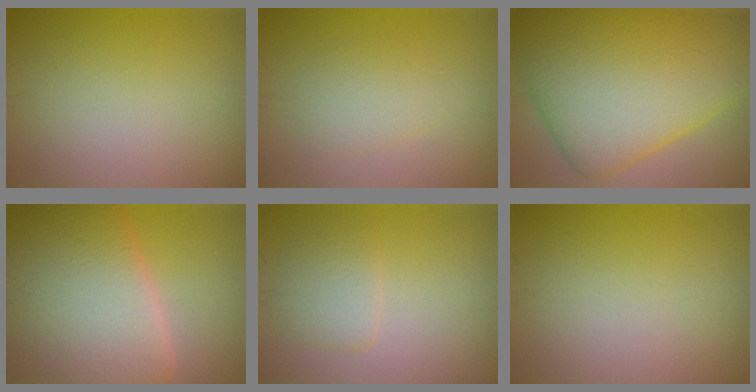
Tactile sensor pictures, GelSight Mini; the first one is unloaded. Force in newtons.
{"total": 2.2, "press": 2.2, "slide": 0.1}
{"total": 15.2, "press": 15.2, "slide": 0.1}
{"total": 16.0, "press": 16.0, "slide": 0.8}
{"total": 2.5, "press": 2.5, "slide": 0.2}
{"total": 0.0}